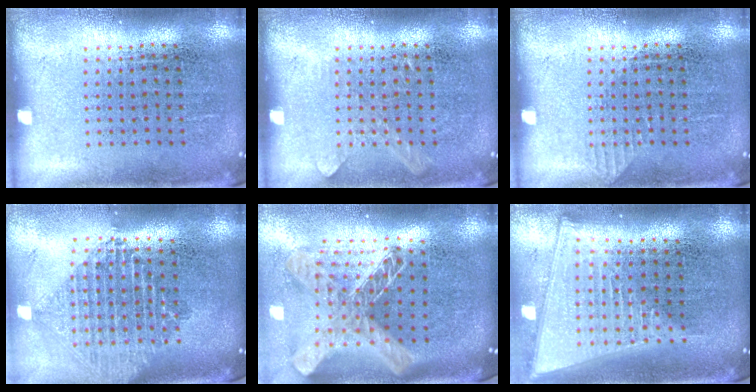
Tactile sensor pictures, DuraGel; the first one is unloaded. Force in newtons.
{"total": 0.8, "press": 0.8, "slide": 0.2}
{"total": 0.6, "press": 0.5, "slide": 0.2}
{"total": 2.2, "press": 1.7, "slide": 1.4}
{"total": 2.5, "press": 1.8, "slide": 1.8}
{"total": 2.2, "press": 1.8, "slide": 1.2}